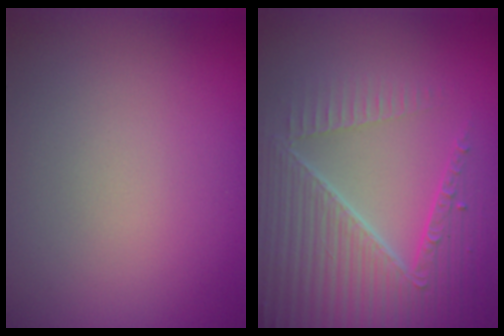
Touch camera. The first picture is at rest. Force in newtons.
{"total": 6.9, "press": 5.3, "slide": 4.4}